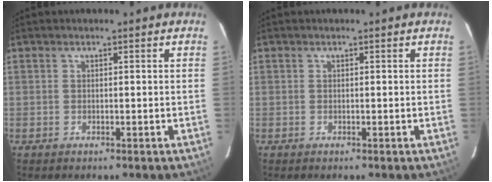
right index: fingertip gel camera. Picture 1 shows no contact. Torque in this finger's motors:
{"motor_torque": [0.02, -0.06, 0.04, 0.01]}